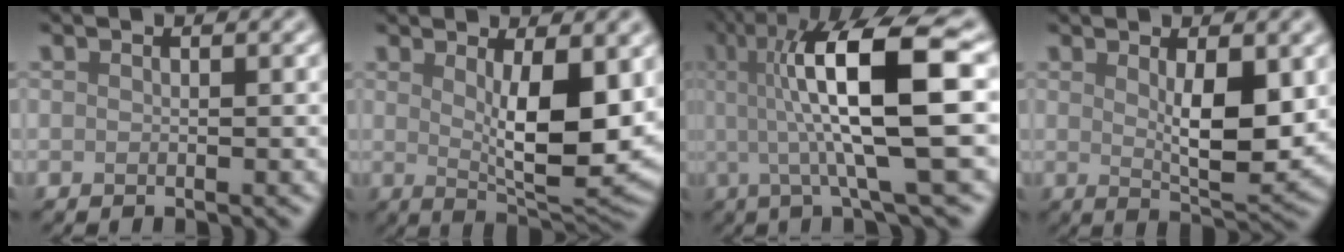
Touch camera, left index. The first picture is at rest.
{"total": 7.6, "force": [1.2, 2.3, 7.2], "torque": [-0.113, -0.016, 0.028]}
{"total": 11.8, "force": [1.4, 2.6, 11.4], "torque": [-0.160, 0.013, 0.020]}
{"total": 5.1, "force": [1.0, 1.6, 4.7], "torque": [-0.078, -0.010, 0.022]}